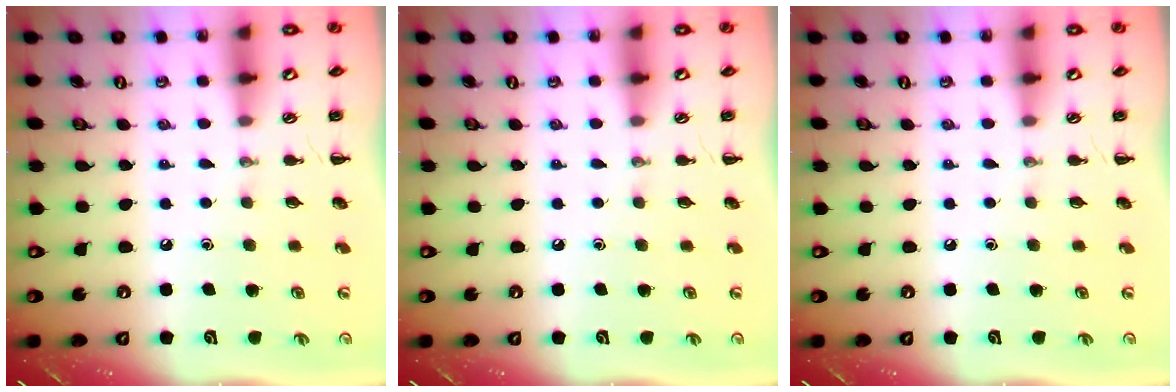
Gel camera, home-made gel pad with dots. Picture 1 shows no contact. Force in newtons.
{"total": 0.0}
{"total": 0.0}